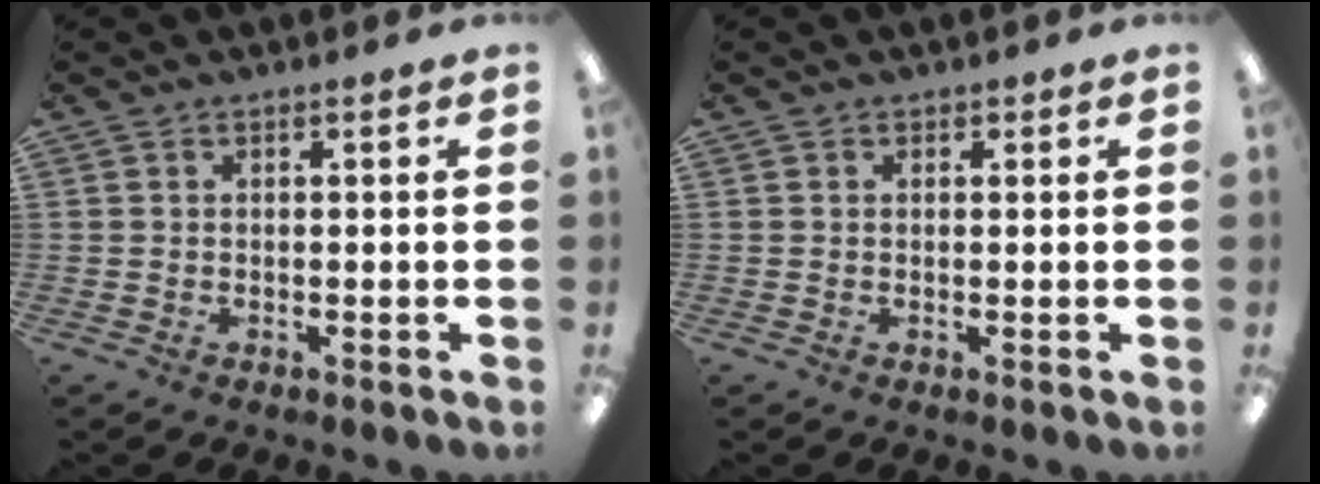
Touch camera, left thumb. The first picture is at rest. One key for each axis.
{"total": 0.5, "fx": 0.3, "fy": 0.4, "fz": 0.0, "tx": 0.009, "ty": -0.001, "tz": 0.003}